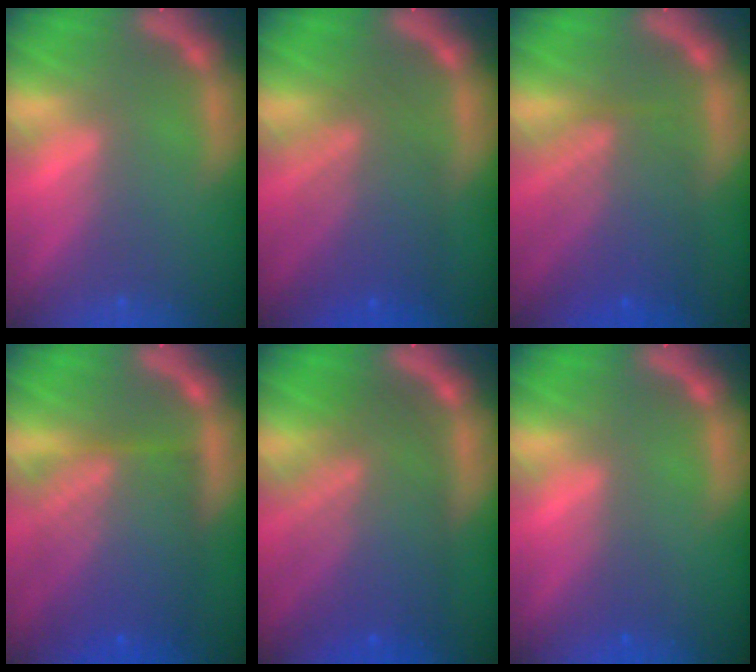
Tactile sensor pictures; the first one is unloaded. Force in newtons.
{"total": 7.1}
{"total": 7.1}
{"total": 10.1}
{"total": 9.5}
{"total": 0.9}